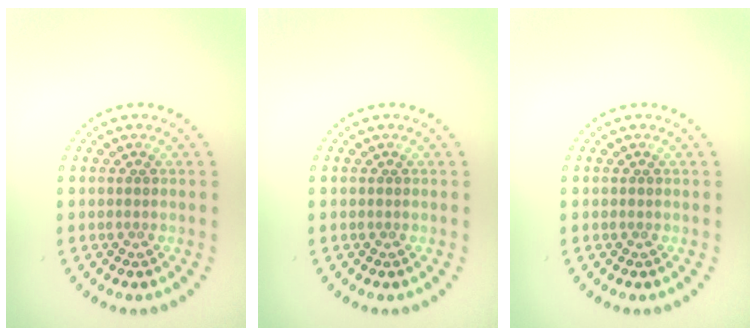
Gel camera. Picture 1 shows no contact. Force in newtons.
{"total": 0.0}
{"total": 0.0}